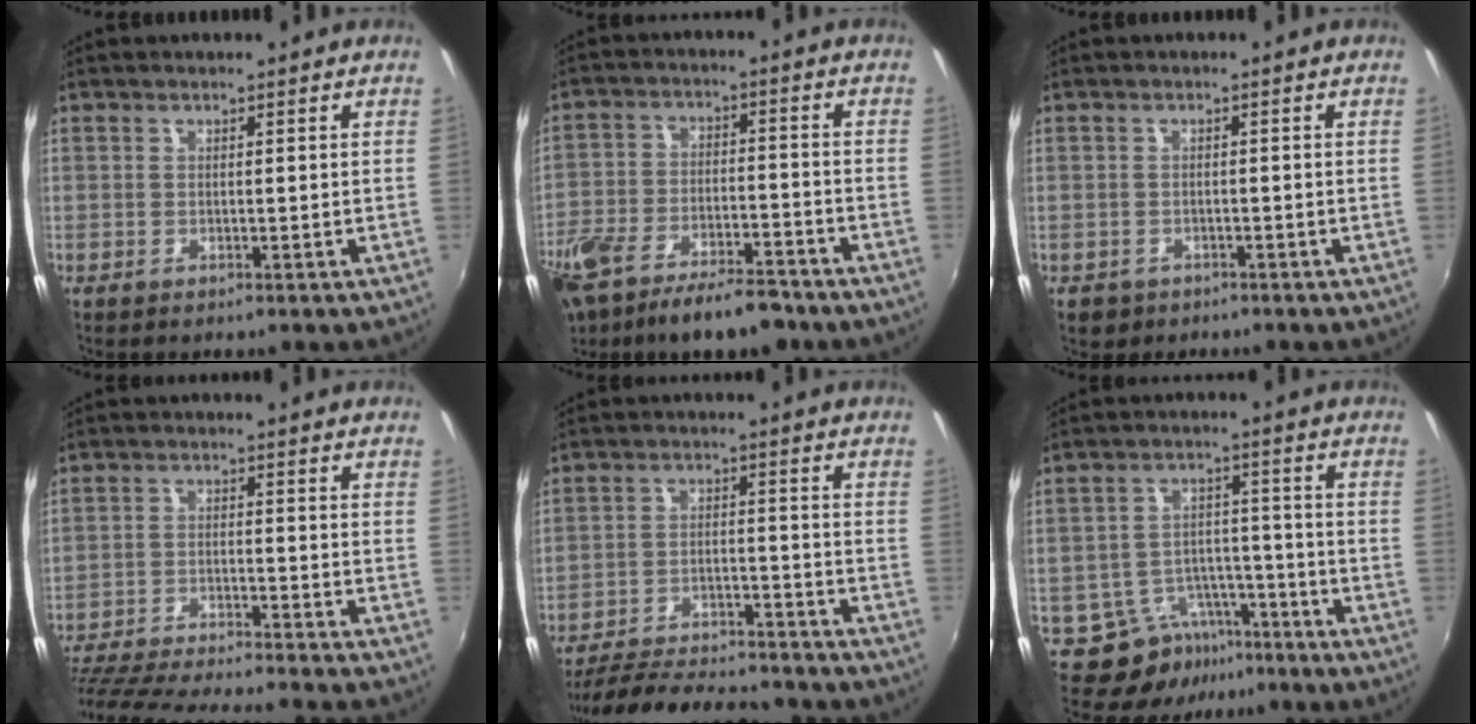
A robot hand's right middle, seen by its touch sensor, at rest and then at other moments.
{"total": 17.4, "force": [-12.7, 6.5, 9.9], "torque": [-0.228, -0.026, -0.214]}
{"total": 2.7, "force": [-1.6, 2.0, 0.8], "torque": [-0.023, -0.006, -0.022]}
{"total": 20.2, "force": [-17.8, 1.7, 9.3], "torque": [-0.187, -0.039, -0.280]}
{"total": 20.4, "force": [-18.2, 4.7, 8.0], "torque": [-0.163, -0.014, -0.258]}
{"total": 8.5, "force": [-6.1, 5.5, 2.1], "torque": [-0.043, 0.021, -0.080]}